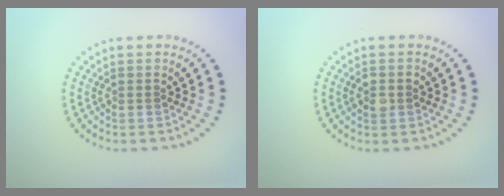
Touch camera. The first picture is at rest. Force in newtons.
{"total": 1.9, "press": 1.9, "slide": 0.1}